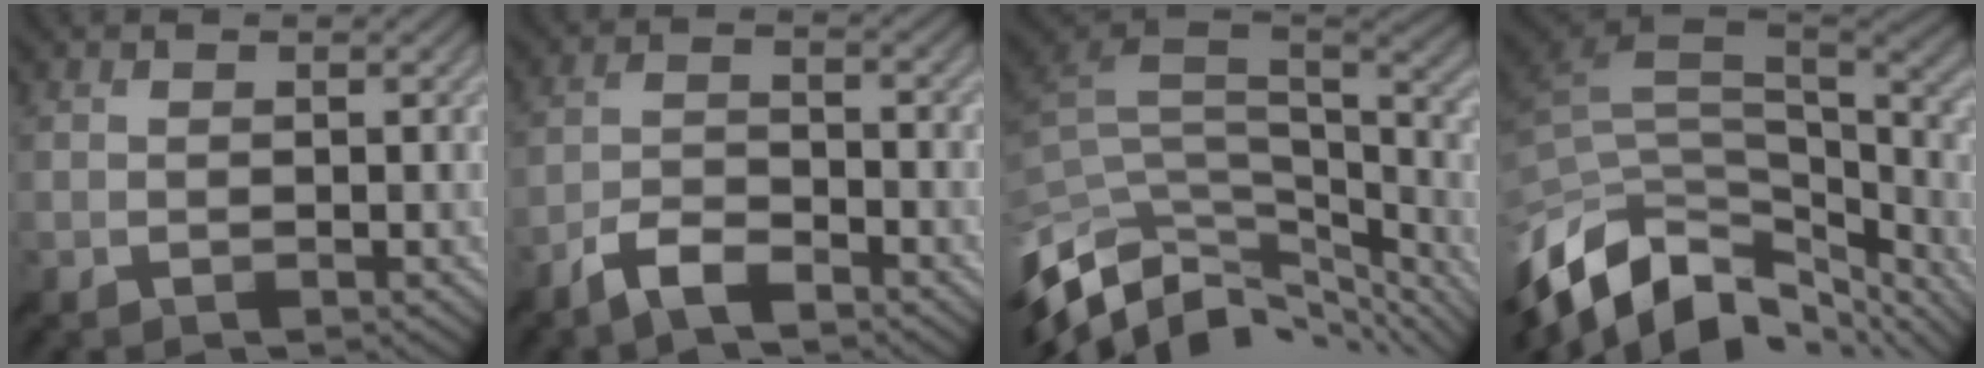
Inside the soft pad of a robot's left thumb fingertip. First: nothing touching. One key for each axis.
{"total": 4.9, "fx": -3.8, "fy": 1.3, "fz": 2.8, "tx": -0.060, "ty": -0.002, "tz": -0.083}
{"total": 12.4, "fx": -4.9, "fy": 6.8, "fz": 9.1, "tx": -0.230, "ty": -0.014, "tz": -0.075}
{"total": 14.6, "fx": -8.1, "fy": 8.3, "fz": 8.8, "tx": -0.229, "ty": -0.031, "tz": -0.130}